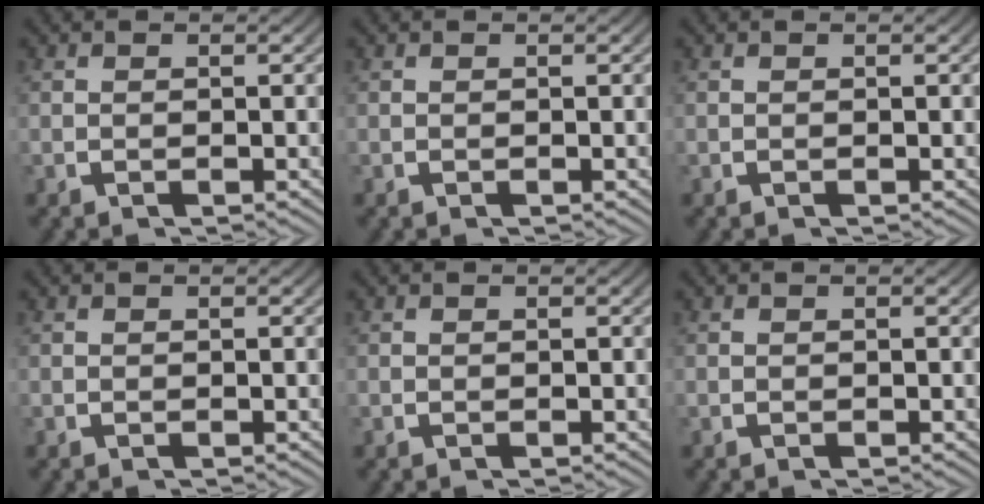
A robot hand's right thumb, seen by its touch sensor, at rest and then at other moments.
{"total": 0.0}
{"total": 0.0}
{"total": 0.0}
{"total": 0.0}
{"total": 0.0}